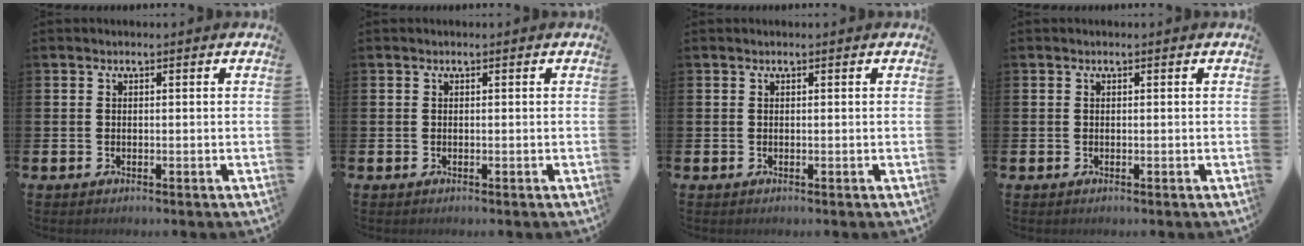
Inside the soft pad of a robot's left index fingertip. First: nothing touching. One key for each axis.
{"total": 0.0}
{"total": 0.0}
{"total": 0.0}